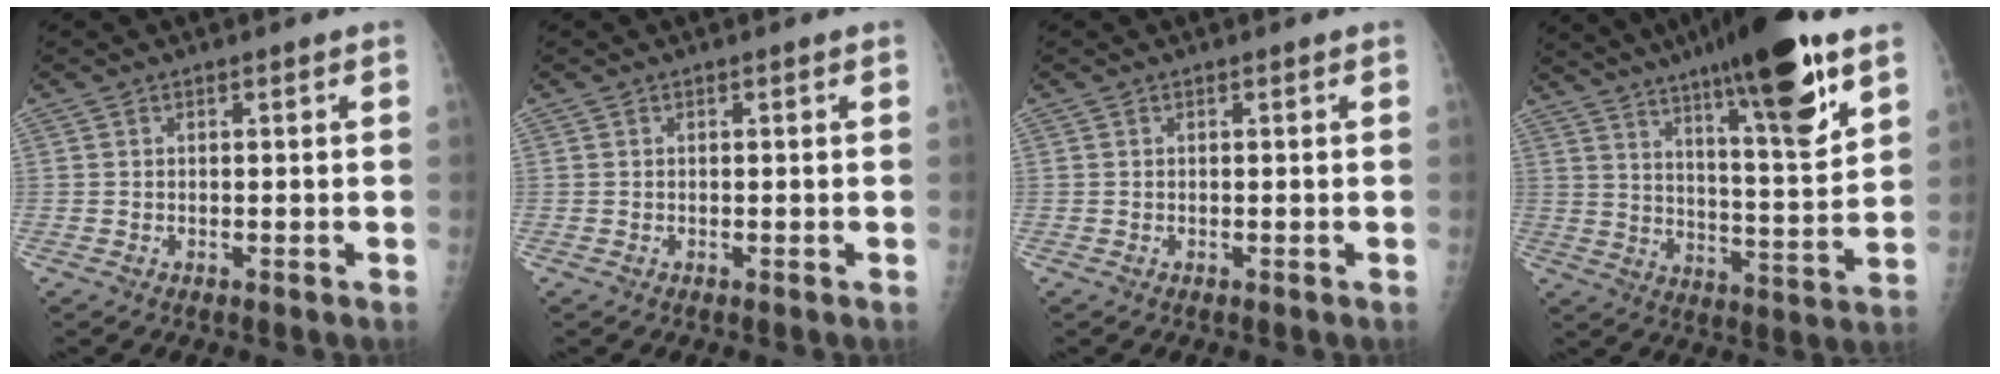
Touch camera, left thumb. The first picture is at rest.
{"total": 0.0}
{"total": 0.0}
{"total": 21.7, "force": [13.2, 3.7, 16.8], "torque": [-0.247, -0.056, 0.207]}